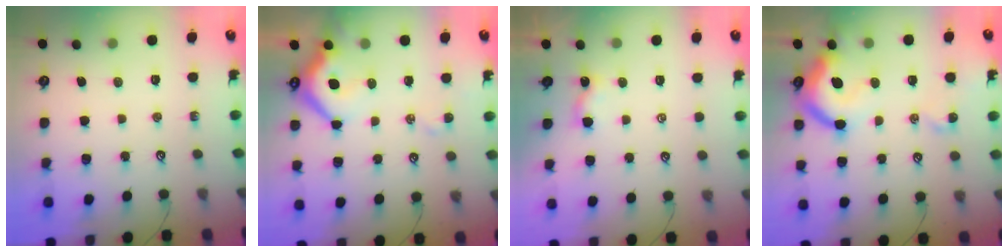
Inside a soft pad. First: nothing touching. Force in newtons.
{"total": 9.2, "press": 9.0, "slide": 1.5}
{"total": 2.0, "press": 2.0, "slide": 0.2}
{"total": 15.7, "press": 15.6, "slide": 1.8}